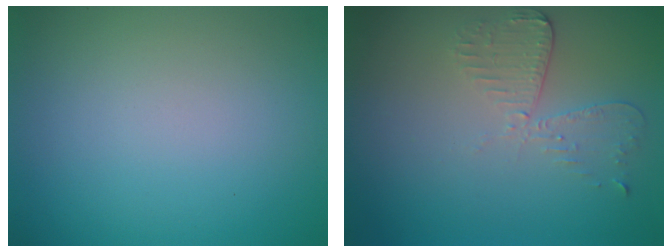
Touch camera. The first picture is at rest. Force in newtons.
{"total": 2.7, "press": 2.4, "slide": 1.2}